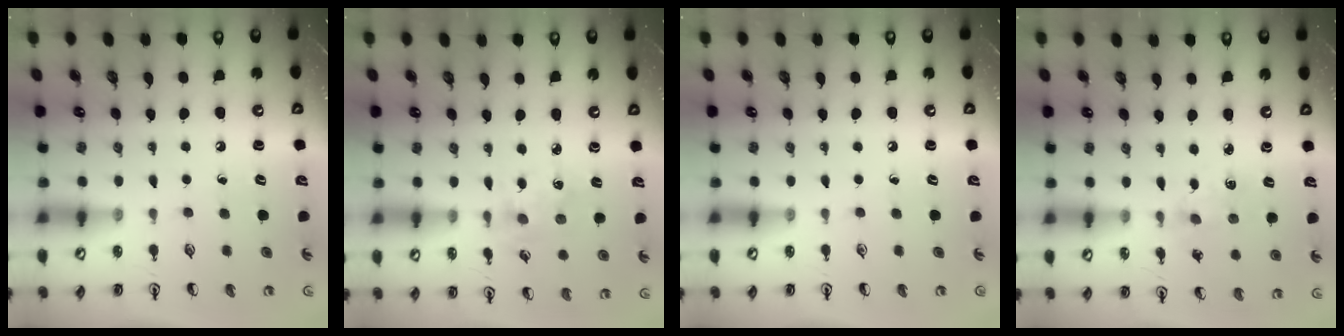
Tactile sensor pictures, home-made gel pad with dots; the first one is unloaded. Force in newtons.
{"total": 2.2, "press": 2.2, "slide": 0.2}
{"total": 0.0}
{"total": 2.3, "press": 2.3, "slide": 0.4}